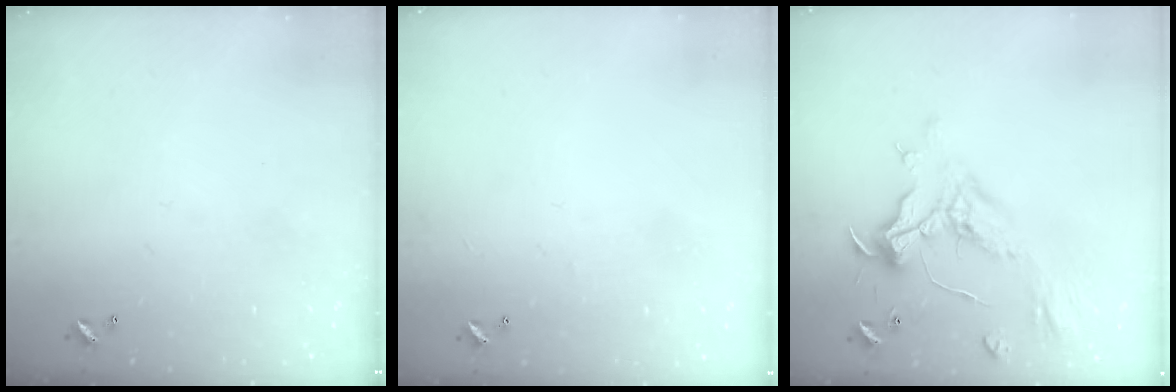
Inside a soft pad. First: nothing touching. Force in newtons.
{"total": 0.7, "press": 0.5, "slide": 0.6}
{"total": 1.1, "press": 0.5, "slide": 1.0}